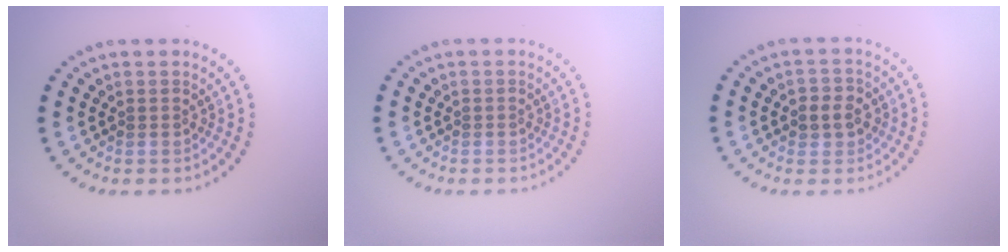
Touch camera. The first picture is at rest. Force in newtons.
{"total": 0.0}
{"total": 2.4, "press": 2.3, "slide": 0.5}